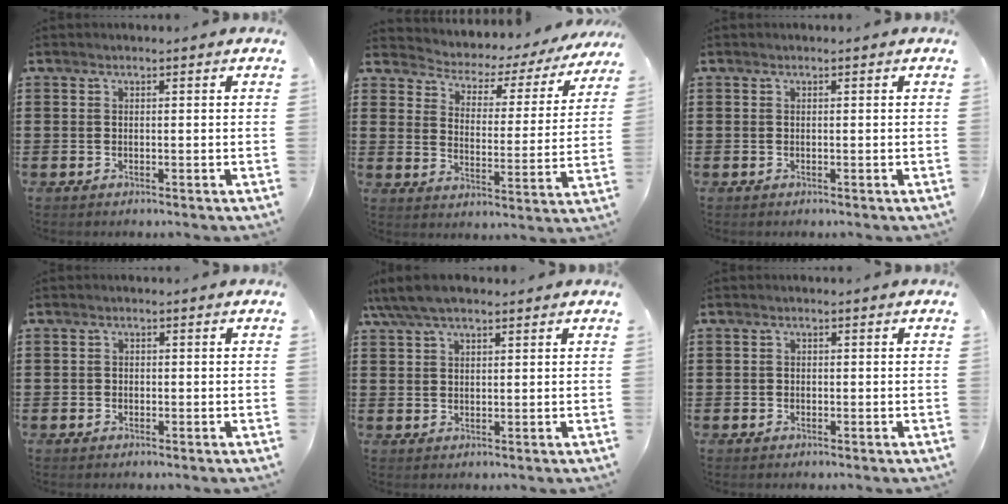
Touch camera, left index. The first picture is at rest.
{"total": 2.8, "force": [2.6, 0.9, 0.6], "torque": [-0.032, -0.027, 0.032]}
{"total": 0.0}
{"total": 0.7, "force": [-0.2, 0.6, 0.2], "torque": [-0.007, 0.002, -0.005]}
{"total": 4.9, "force": [3.6, 1.5, 2.9], "torque": [-0.064, 0.003, 0.067]}
{"total": 0.6, "force": [-0.2, 0.5, 0.2], "torque": [-0.006, 0.001, -0.004]}